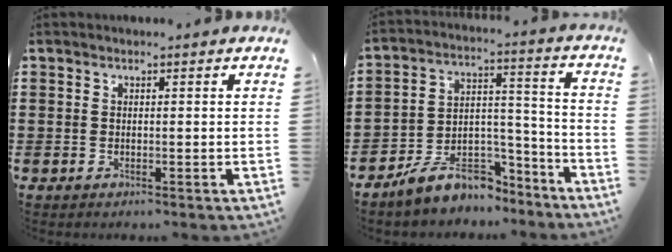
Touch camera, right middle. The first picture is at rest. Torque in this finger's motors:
{"motor_torque": [2.14, 0.00, 0.72, 0.18]}